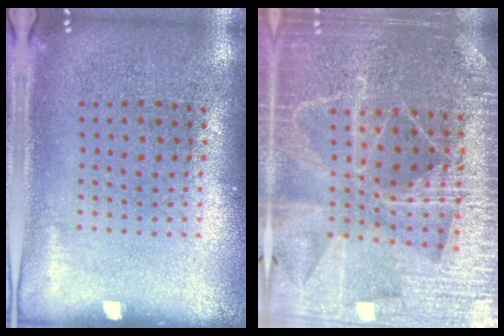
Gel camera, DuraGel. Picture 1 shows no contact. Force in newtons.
{"total": 4.8, "press": 4.3, "slide": 2.1}